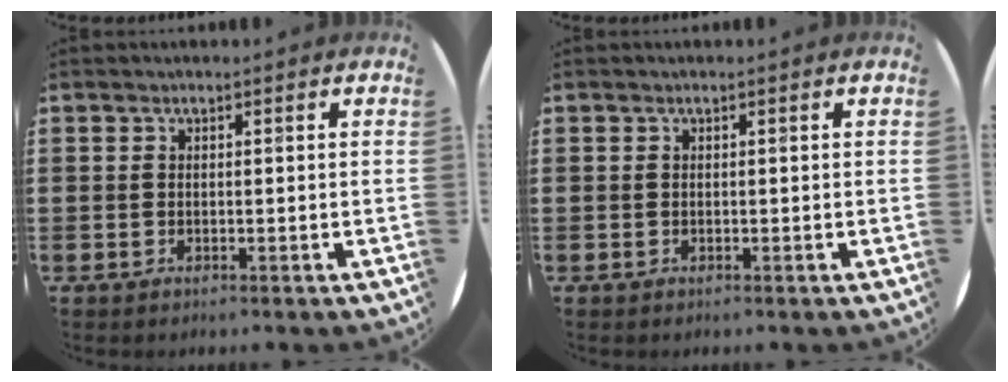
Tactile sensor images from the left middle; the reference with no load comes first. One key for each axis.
{"total": 0.0}